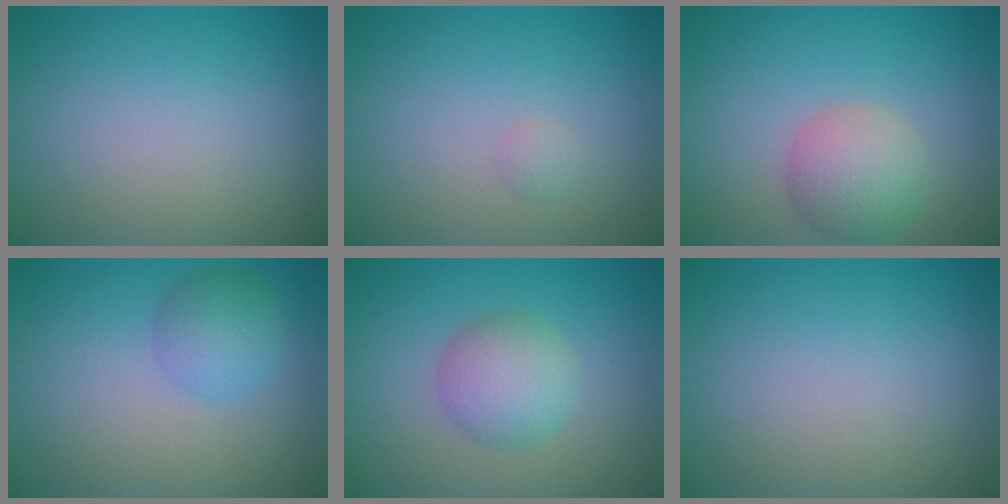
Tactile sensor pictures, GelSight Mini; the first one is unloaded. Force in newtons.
{"total": 0.7, "press": 0.7, "slide": 0.0}
{"total": 4.1, "press": 4.1, "slide": 0.3}
{"total": 2.9, "press": 2.9, "slide": 0.1}
{"total": 3.9, "press": 3.9, "slide": 0.2}
{"total": 0.0}